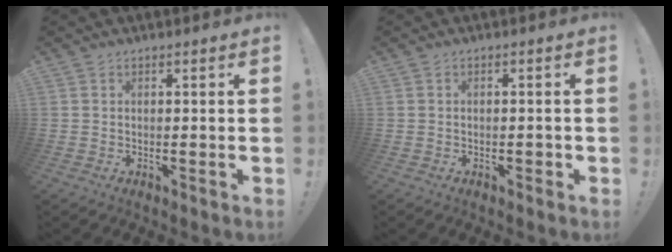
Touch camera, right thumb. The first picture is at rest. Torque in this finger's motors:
{"motor_torque": [0.35, 0.21, 0.19, -0.21, -0.01]}